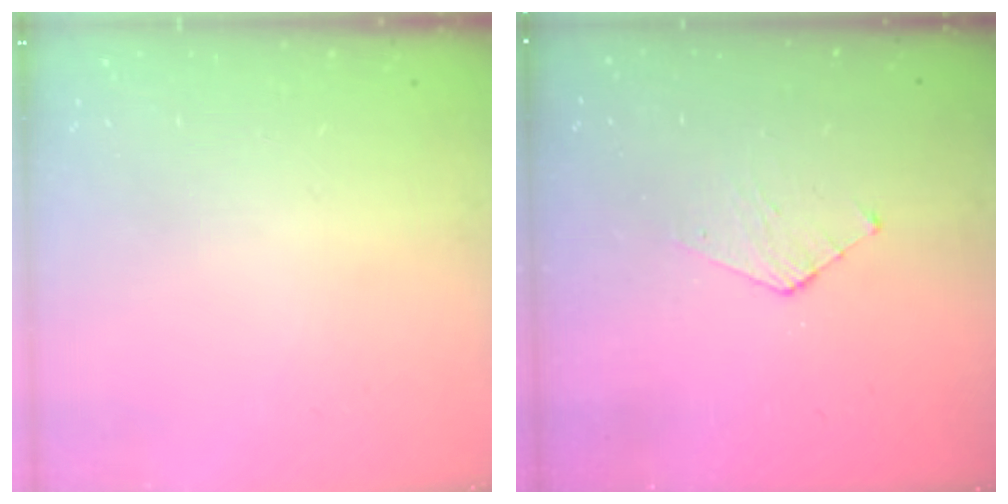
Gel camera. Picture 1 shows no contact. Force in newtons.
{"total": 3.7, "press": 3.7, "slide": 0.3}